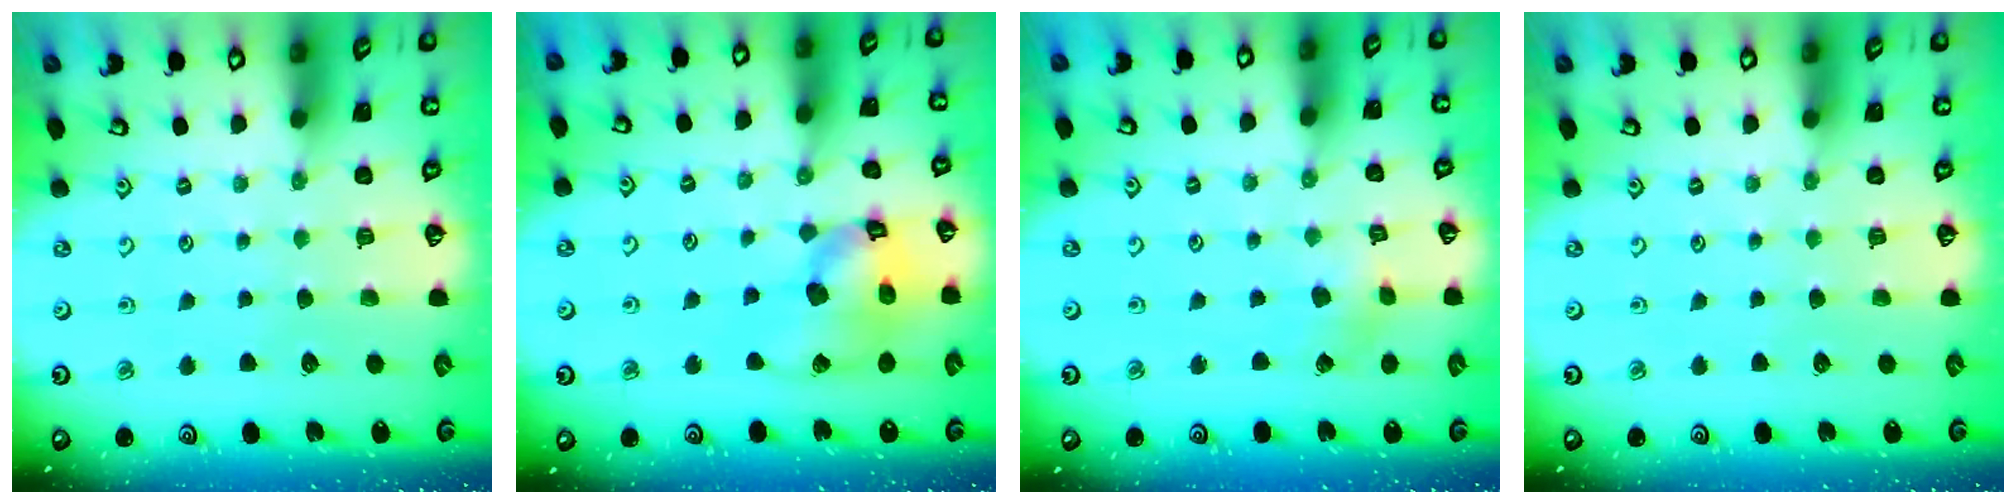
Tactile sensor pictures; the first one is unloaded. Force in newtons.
{"total": 14.6, "press": 14.4, "slide": 2.3}
{"total": 2.7, "press": 2.7, "slide": 0.3}
{"total": 0.0}